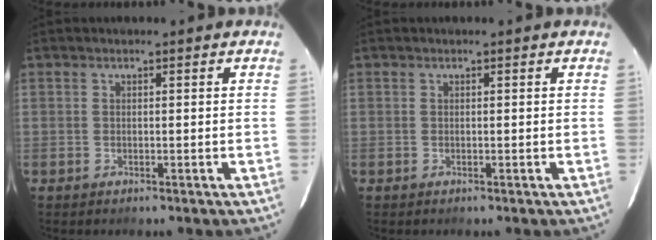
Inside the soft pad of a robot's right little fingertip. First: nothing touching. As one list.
[{"total": 0.0}]